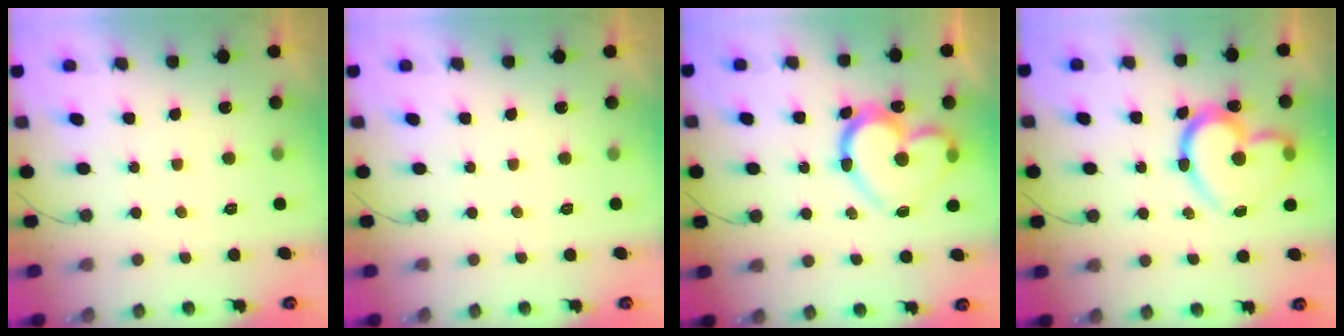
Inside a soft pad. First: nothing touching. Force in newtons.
{"total": 0.0}
{"total": 17.1, "press": 17.1, "slide": 1.5}
{"total": 17.6, "press": 17.5, "slide": 1.5}